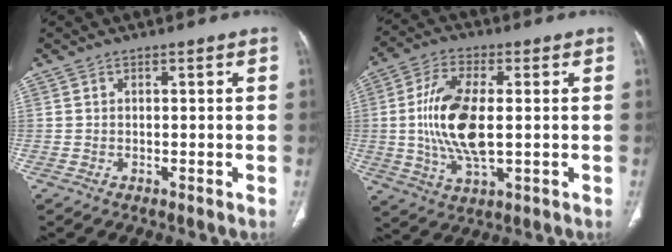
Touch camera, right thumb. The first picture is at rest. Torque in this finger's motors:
{"motor_torque": [1.37, 1.84, 1.45, -0.69, 0.51]}